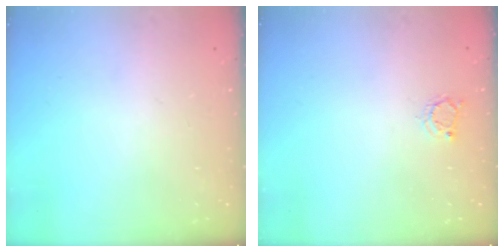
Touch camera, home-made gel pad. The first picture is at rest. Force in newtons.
{"total": 2.8, "press": 2.8, "slide": 0.3}